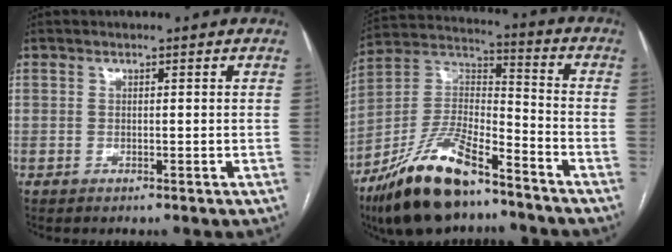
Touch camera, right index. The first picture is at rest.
{"total": 17.6, "force": [-12.6, 5.0, 11.2], "torque": [-0.229, 0.004, -0.228]}